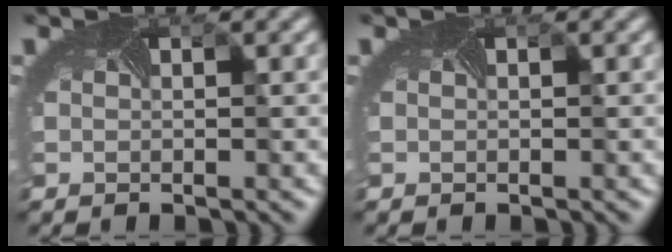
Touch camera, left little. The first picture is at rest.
{"total": 0.0}